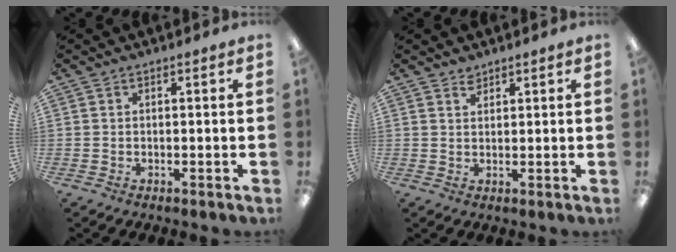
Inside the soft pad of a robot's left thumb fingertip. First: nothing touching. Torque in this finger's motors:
{"motor_torque": [-0.21, -0.10, -0.34, 0.11, 0.03]}